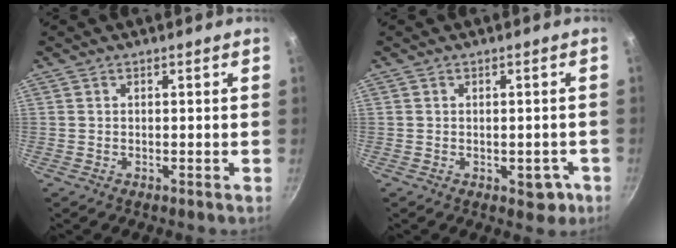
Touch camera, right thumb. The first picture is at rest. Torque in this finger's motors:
{"motor_torque": [0.61, 0.40, 0.32, -0.13, 0.09]}